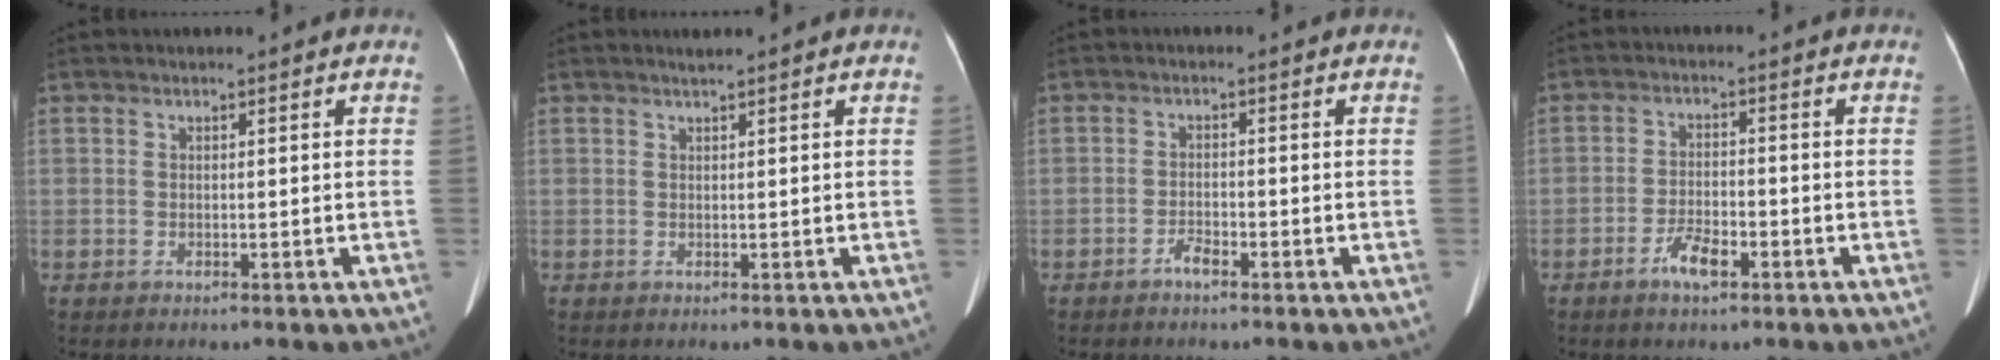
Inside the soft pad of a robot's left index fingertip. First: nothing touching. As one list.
[{"total": 0.6, "force": [0.5, -0.1, 0.2], "torque": [-0.011, -0.001, 0.015]}, {"total": 1.7, "force": [-1.4, 0.4, 0.9], "torque": [-0.019, 0.000, -0.025]}, {"total": 4.0, "force": [-2.5, 1.3, 2.9], "torque": [-0.058, 0.001, -0.045]}]